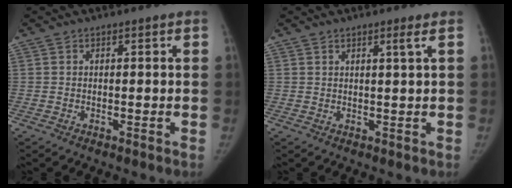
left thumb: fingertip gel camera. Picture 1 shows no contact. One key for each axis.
{"total": 1.5, "fx": 0.8, "fy": -0.5, "fz": 1.1, "tx": -0.026, "ty": -0.010, "tz": 0.017}